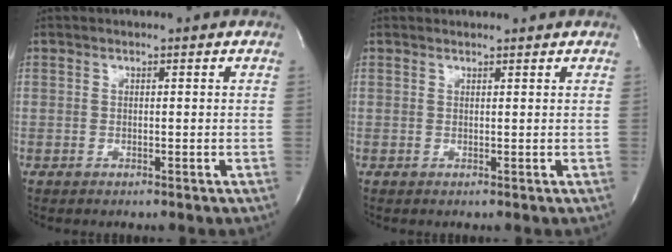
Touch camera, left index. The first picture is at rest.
{"total": 1.2, "force": [1.2, 0.0, 0.0], "torque": [-0.008, 0.009, 0.023]}